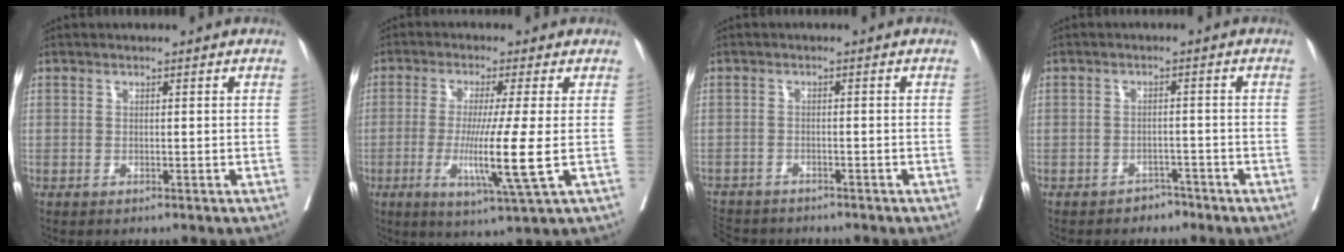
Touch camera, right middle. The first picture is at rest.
{"total": 9.6, "force": [-1.7, -1.4, 9.4], "torque": [-0.174, -0.037, -0.032]}
{"total": 8.1, "force": [-7.2, 2.8, 2.5], "torque": [-0.056, -0.008, -0.110]}
{"total": 2.1, "force": [-1.7, 1.2, 0.2], "torque": [-0.003, 0.005, -0.026]}